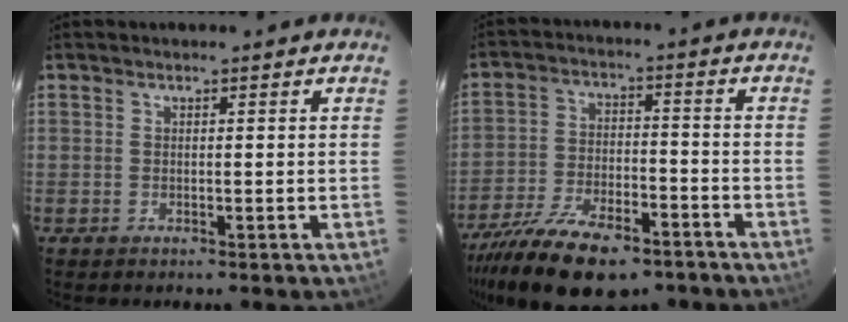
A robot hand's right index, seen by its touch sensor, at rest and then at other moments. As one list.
[{"total": 19.0, "force": [-13.7, 7.8, 10.6], "torque": [-0.225, -0.033, -0.223]}]